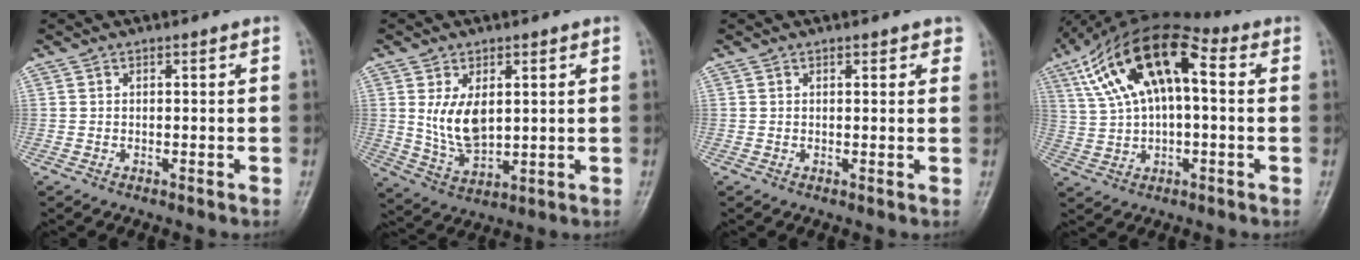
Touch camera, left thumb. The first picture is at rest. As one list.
[{"total": 8.2, "force": [1.8, 4.8, 6.4], "torque": [-0.105, -0.017, 0.047]}, {"total": 2.3, "force": [1.6, 1.1, 1.3], "torque": [0.001, -0.003, 0.014]}, {"total": 16.8, "force": [4.2, 8.2, 14.0], "torque": [-0.246, 0.037, 0.066]}]